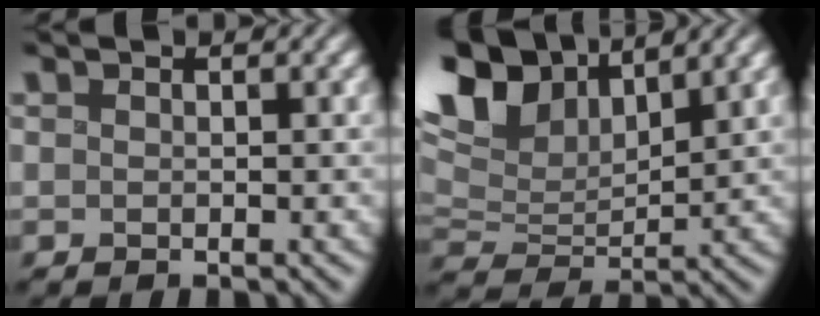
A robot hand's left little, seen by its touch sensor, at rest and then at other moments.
{"total": 8.7, "force": [5.1, 4.5, 5.5], "torque": [-0.138, 0.022, 0.089]}